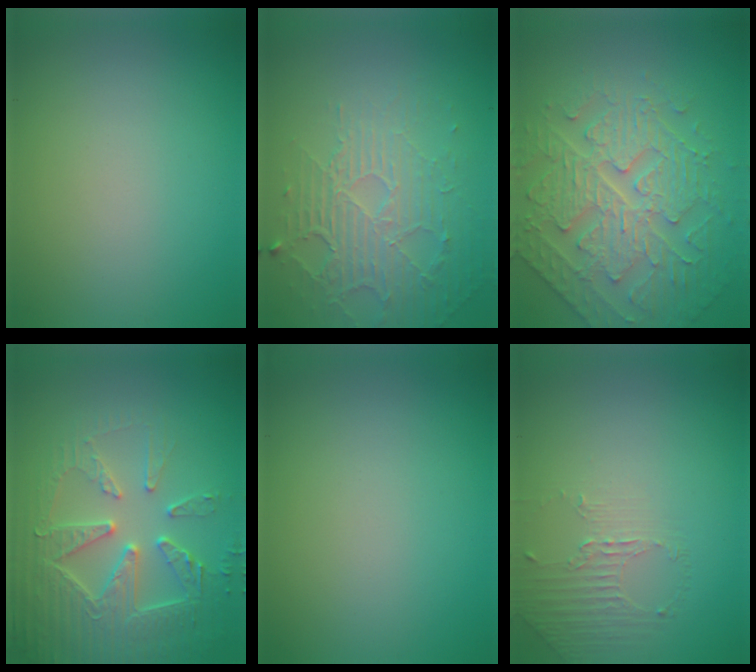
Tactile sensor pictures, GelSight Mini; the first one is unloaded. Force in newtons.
{"total": 5.7, "press": 3.4, "slide": 4.6}
{"total": 5.0, "press": 4.9, "slide": 0.8}
{"total": 6.2, "press": 5.4, "slide": 3.1}
{"total": 0.0}
{"total": 1.4, "press": 0.6, "slide": 1.2}